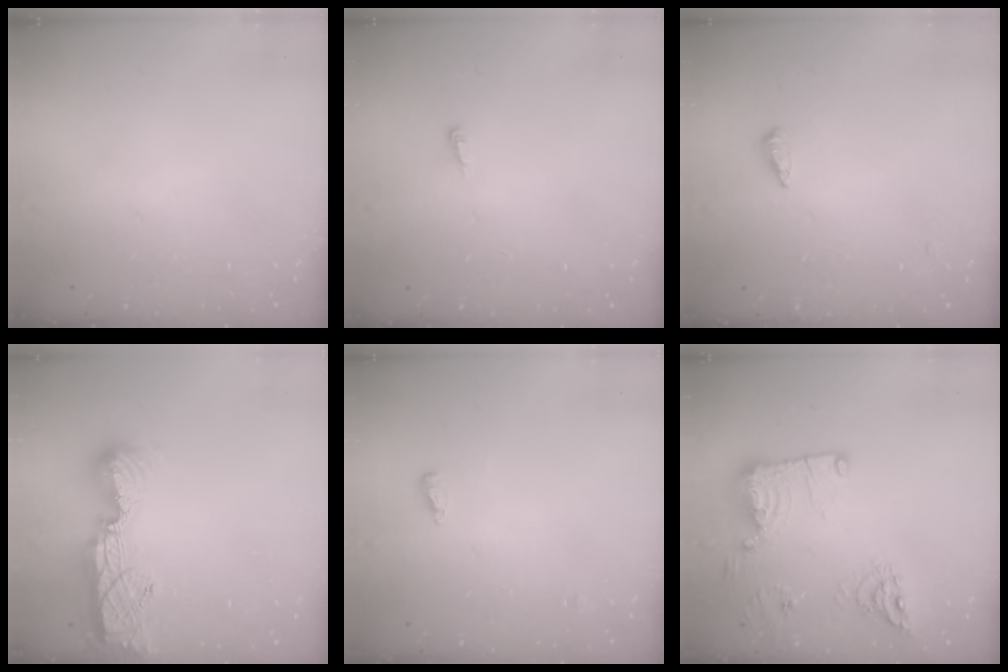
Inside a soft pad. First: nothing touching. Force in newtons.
{"total": 3.3, "press": 3.3, "slide": 0.8}
{"total": 3.5, "press": 3.5, "slide": 0.4}
{"total": 12.5, "press": 12.4, "slide": 1.0}
{"total": 4.7, "press": 4.6, "slide": 1.2}
{"total": 19.0, "press": 18.6, "slide": 4.0}